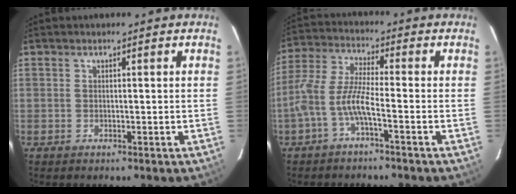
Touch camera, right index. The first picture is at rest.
{"total": 7.5, "force": [-3.2, 1.2, 6.7], "torque": [-0.157, 0.010, -0.067]}